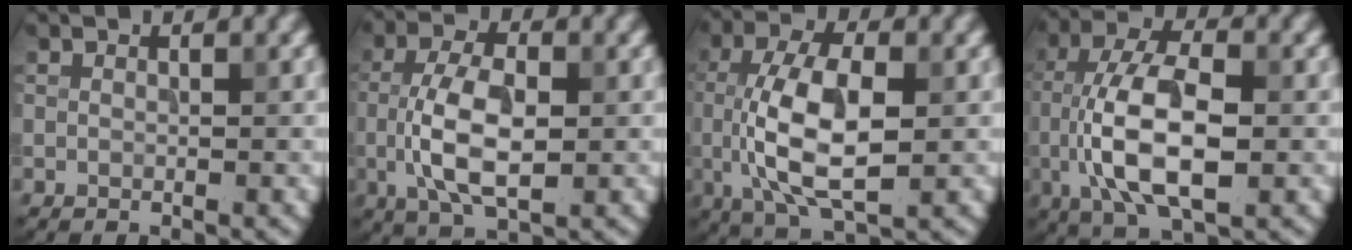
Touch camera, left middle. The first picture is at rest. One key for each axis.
{"total": 6.8, "fx": -0.9, "fy": 3.1, "fz": 5.9, "tx": -0.129, "ty": 0.000, "tz": -0.016}
{"total": 8.9, "fx": -0.5, "fy": 4.0, "fz": 7.9, "tx": -0.161, "ty": 0.000, "tz": -0.008}
{"total": 9.9, "fx": -1.5, "fy": 4.3, "fz": 8.7, "tx": -0.166, "ty": 0.011, "tz": -0.032}